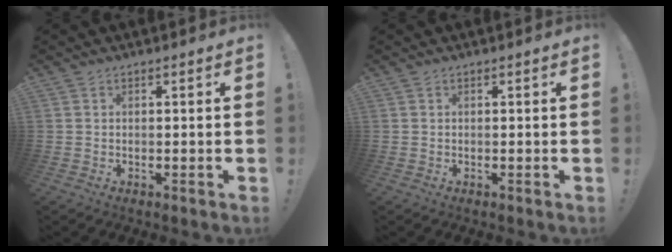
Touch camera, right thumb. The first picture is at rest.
{"total": 0.0}